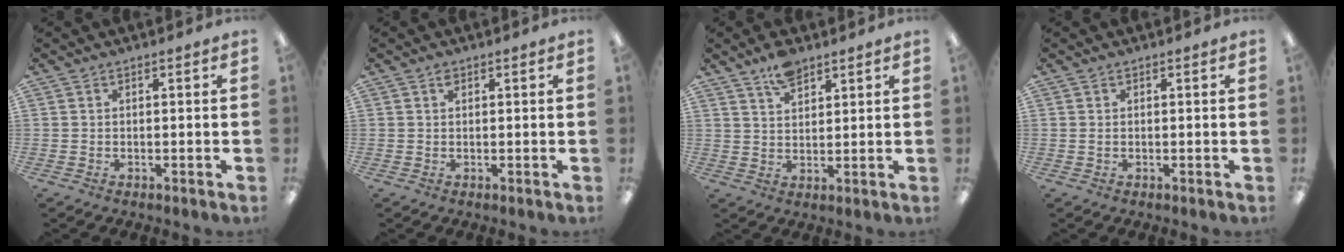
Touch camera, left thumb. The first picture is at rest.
{"total": 1.0, "force": [0.6, 0.6, 0.7], "torque": [-0.015, 0.003, 0.010]}
{"total": 5.9, "force": [4.6, 2.5, 2.8], "torque": [-0.049, -0.019, 0.083]}
{"total": 0.6, "force": [0.2, 0.3, 0.5], "torque": [-0.011, 0.002, 0.003]}